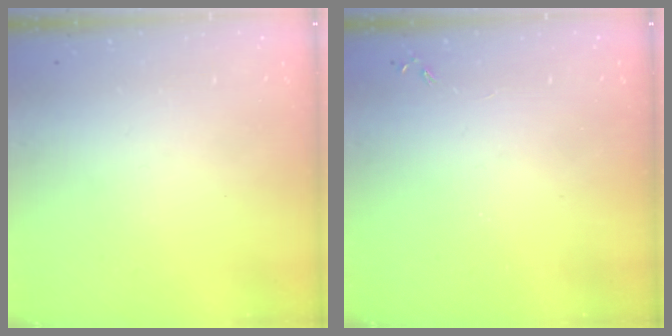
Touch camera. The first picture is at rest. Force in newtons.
{"total": 0.0}